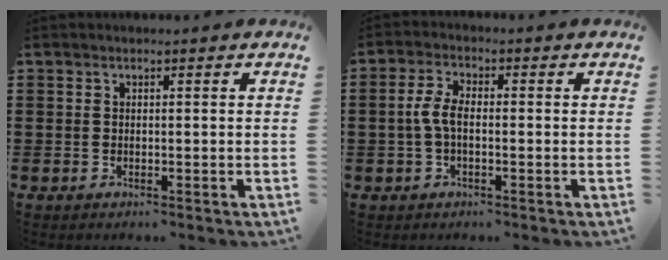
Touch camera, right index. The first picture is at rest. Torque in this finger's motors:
{"motor_torque": [0.79, -0.39, 0.21, 0.12]}